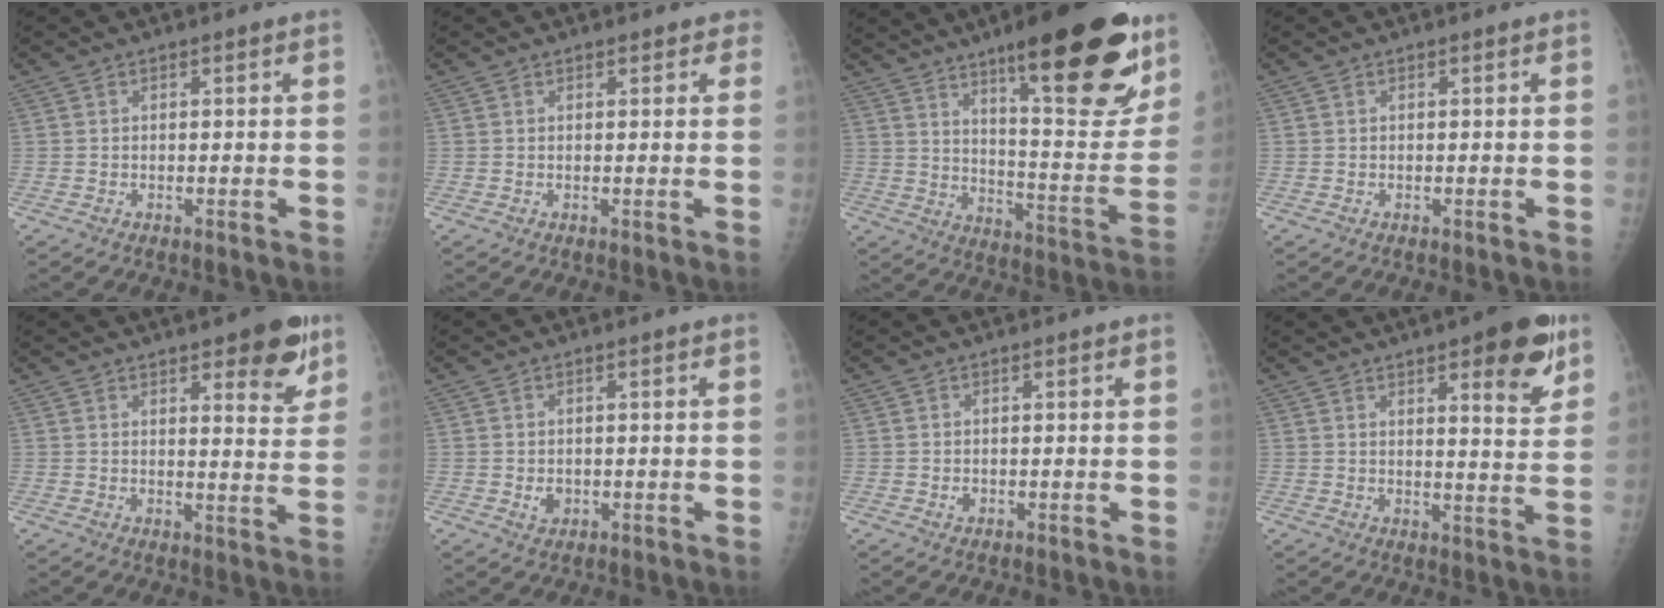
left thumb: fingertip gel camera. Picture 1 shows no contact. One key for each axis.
{"total": 1.7, "fx": 1.3, "fy": 1.0, "fz": 0.4, "tx": 0.020, "ty": -0.001, "tz": 0.008}
{"total": 27.8, "fx": 16.0, "fy": 7.2, "fz": 21.5, "tx": -0.268, "ty": -0.070, "tz": 0.239}
{"total": 0.0}
{"total": 10.2, "fx": 5.9, "fy": 3.4, "fz": 7.6, "tx": -0.067, "ty": -0.030, "tz": 0.075}
{"total": 1.9, "fx": -0.1, "fy": 1.6, "fz": 1.1, "tx": -0.010, "ty": -0.001, "tz": 0.004}
{"total": 0.9, "fx": 0.1, "fy": 0.7, "fz": 0.5, "tx": -0.003, "ty": 0.000, "tz": 0.003}
{"total": 12.8, "fx": 7.0, "fy": 3.6, "fz": 10.1, "tx": -0.103, "ty": -0.034, "tz": 0.090}